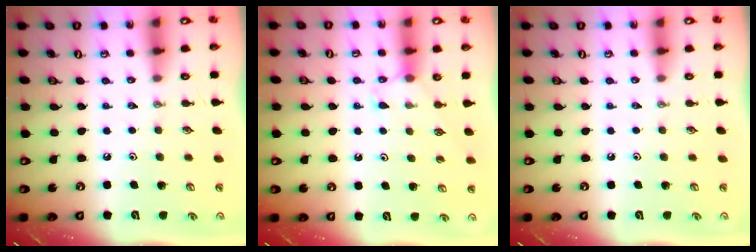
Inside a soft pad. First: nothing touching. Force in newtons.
{"total": 5.2, "press": 5.2, "slide": 0.6}
{"total": 0.0}